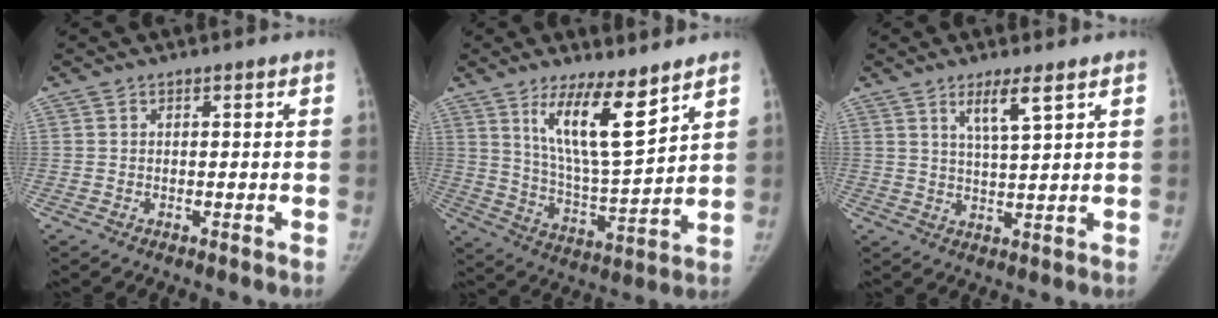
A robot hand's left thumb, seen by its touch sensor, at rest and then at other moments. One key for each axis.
{"total": 13.3, "fx": 8.1, "fy": 3.0, "fz": 10.1, "tx": -0.161, "ty": -0.067, "tz": 0.156}
{"total": 5.2, "fx": 3.0, "fy": 0.5, "fz": 4.2, "tx": -0.077, "ty": -0.023, "tz": 0.058}